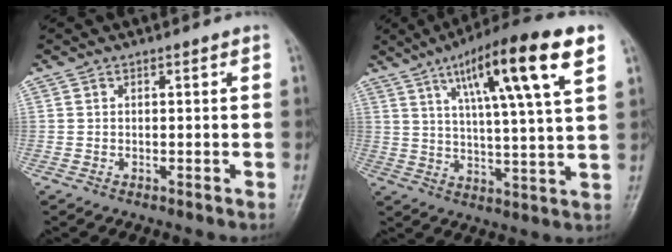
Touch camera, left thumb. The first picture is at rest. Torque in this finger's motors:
{"motor_torque": [0.95, 0.95, 1.67, -1.10, 0.17]}